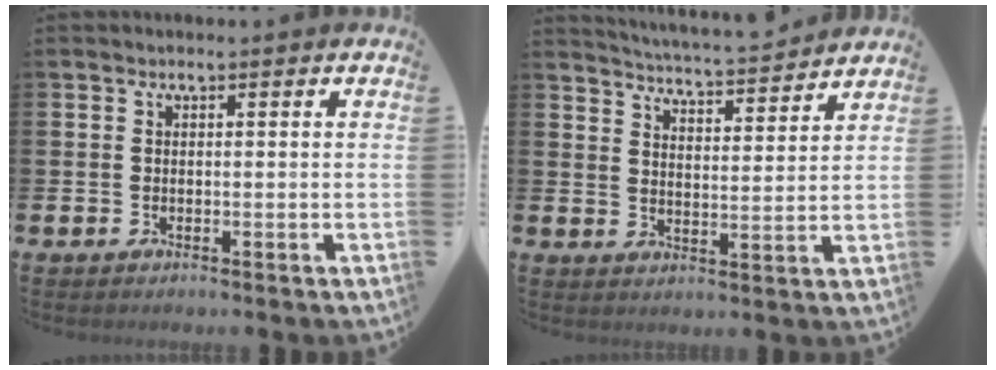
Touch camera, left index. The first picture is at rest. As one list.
[{"total": 5.2, "force": [5.1, -0.4, 0.4], "torque": [-0.028, -0.040, 0.089]}]